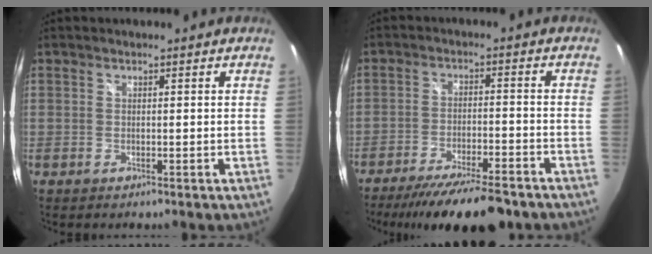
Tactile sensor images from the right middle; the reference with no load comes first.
{"total": 15.5, "force": [-12.8, 3.0, 8.1], "torque": [-0.158, -0.028, -0.195]}